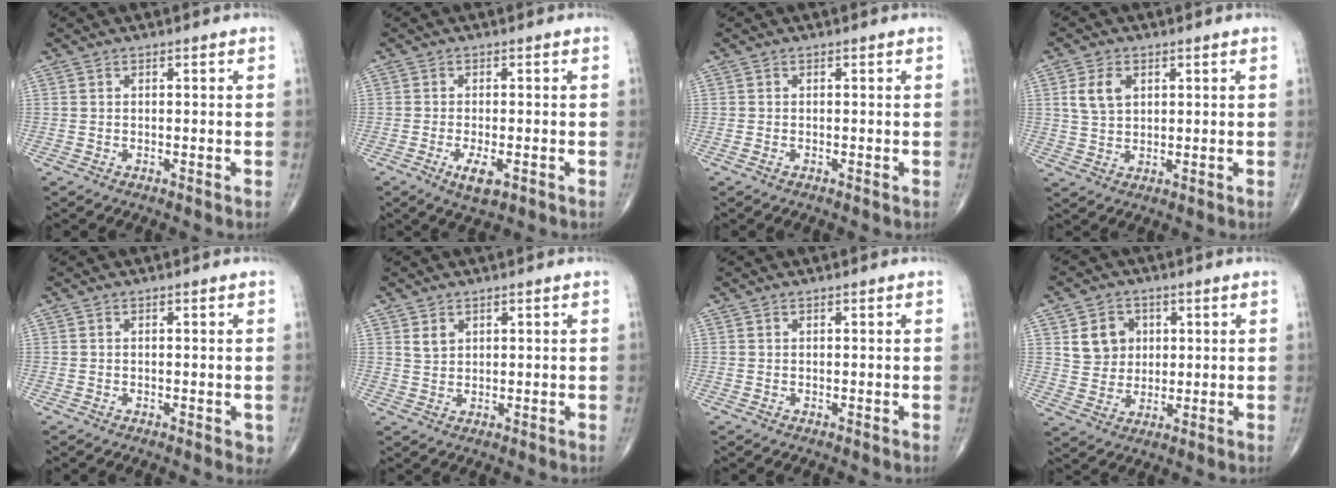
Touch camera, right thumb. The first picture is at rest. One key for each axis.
{"total": 4.4, "fx": -1.8, "fy": 1.5, "fz": 3.7, "tx": -0.066, "ty": -0.007, "tz": -0.028}
{"total": 0.6, "fx": -0.3, "fy": 0.2, "fz": 0.4, "tx": -0.009, "ty": -0.001, "tz": -0.007}
{"total": 5.4, "fx": 1.8, "fy": 3.6, "fz": 3.7, "tx": -0.064, "ty": -0.005, "tz": 0.036}
{"total": 2.2, "fx": -0.6, "fy": 0.9, "fz": 1.9, "tx": -0.009, "ty": -0.002, "tz": -0.010}
{"total": 2.3, "fx": 1.2, "fy": 1.5, "fz": 1.1, "tx": -0.015, "ty": -0.007, "tz": 0.028}
{"total": 0.0}
{"total": 6.7, "fx": 2.1, "fy": 5.7, "fz": 2.9, "tx": -0.022, "ty": -0.010, "tz": 0.041}